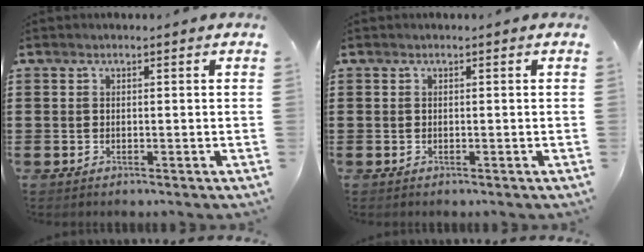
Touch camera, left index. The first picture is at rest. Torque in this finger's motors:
{"motor_torque": [0.00, 0.00, 0.00, -0.01]}